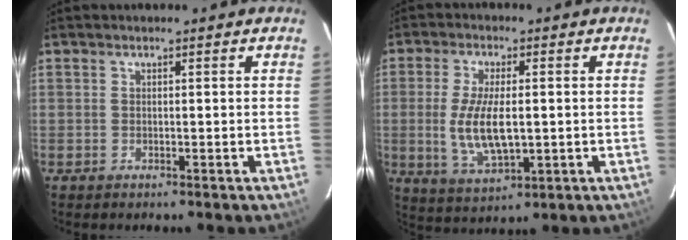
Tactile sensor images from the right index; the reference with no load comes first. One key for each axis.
{"total": 10.5, "fx": -0.6, "fy": 4.3, "fz": 9.6, "tx": -0.193, "ty": -0.011, "tz": -0.004}